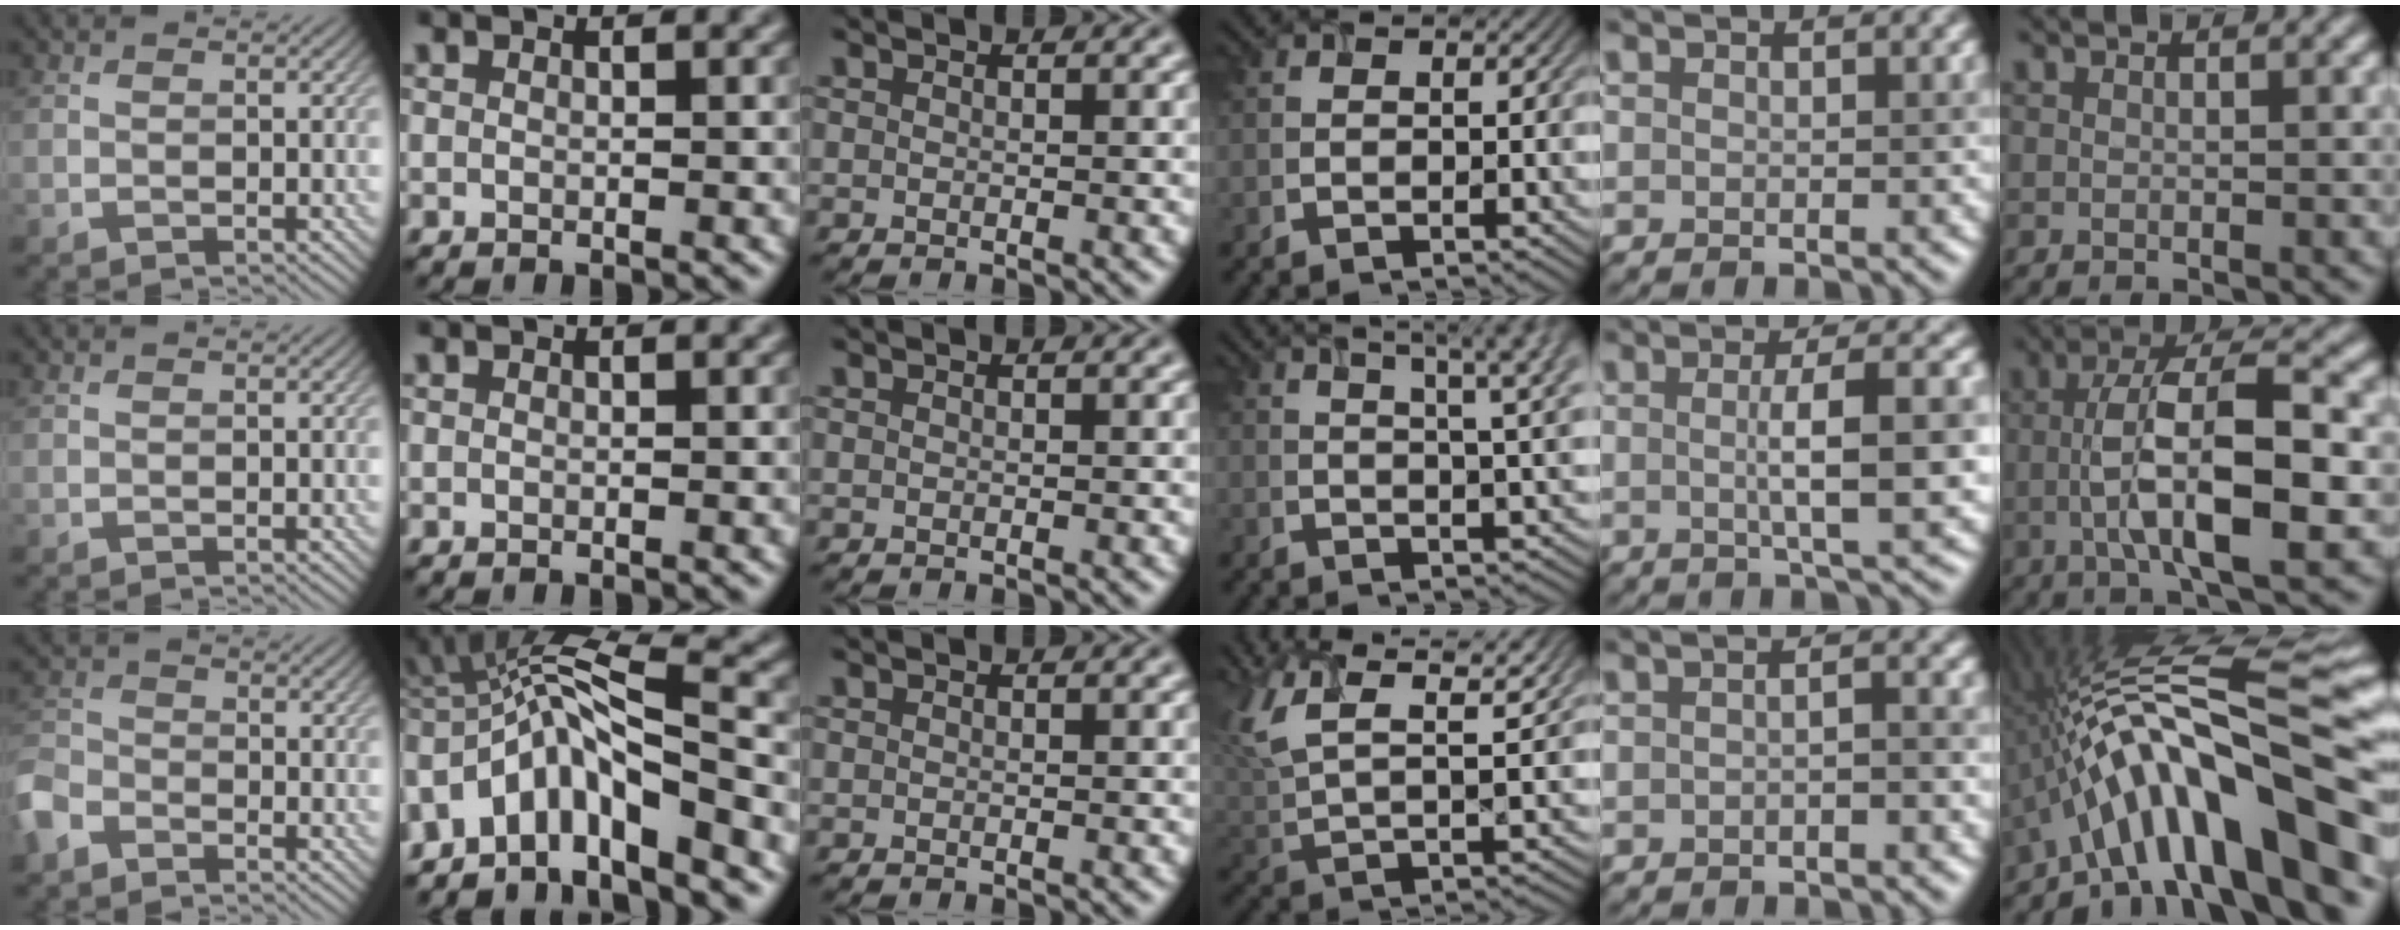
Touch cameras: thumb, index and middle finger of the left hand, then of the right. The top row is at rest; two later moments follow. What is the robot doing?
{"motion": "screw", "object": "timer"}